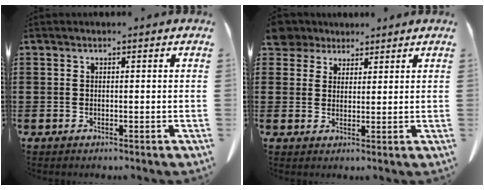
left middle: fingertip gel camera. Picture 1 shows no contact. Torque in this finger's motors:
{"motor_torque": [1.45, 0.69, 0.39, 0.13]}